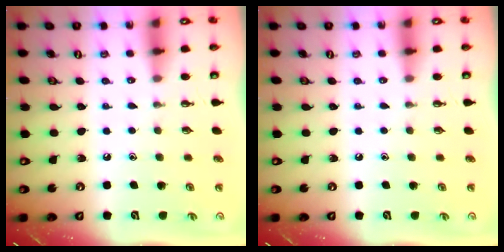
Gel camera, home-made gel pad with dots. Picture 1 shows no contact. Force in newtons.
{"total": 0.0}